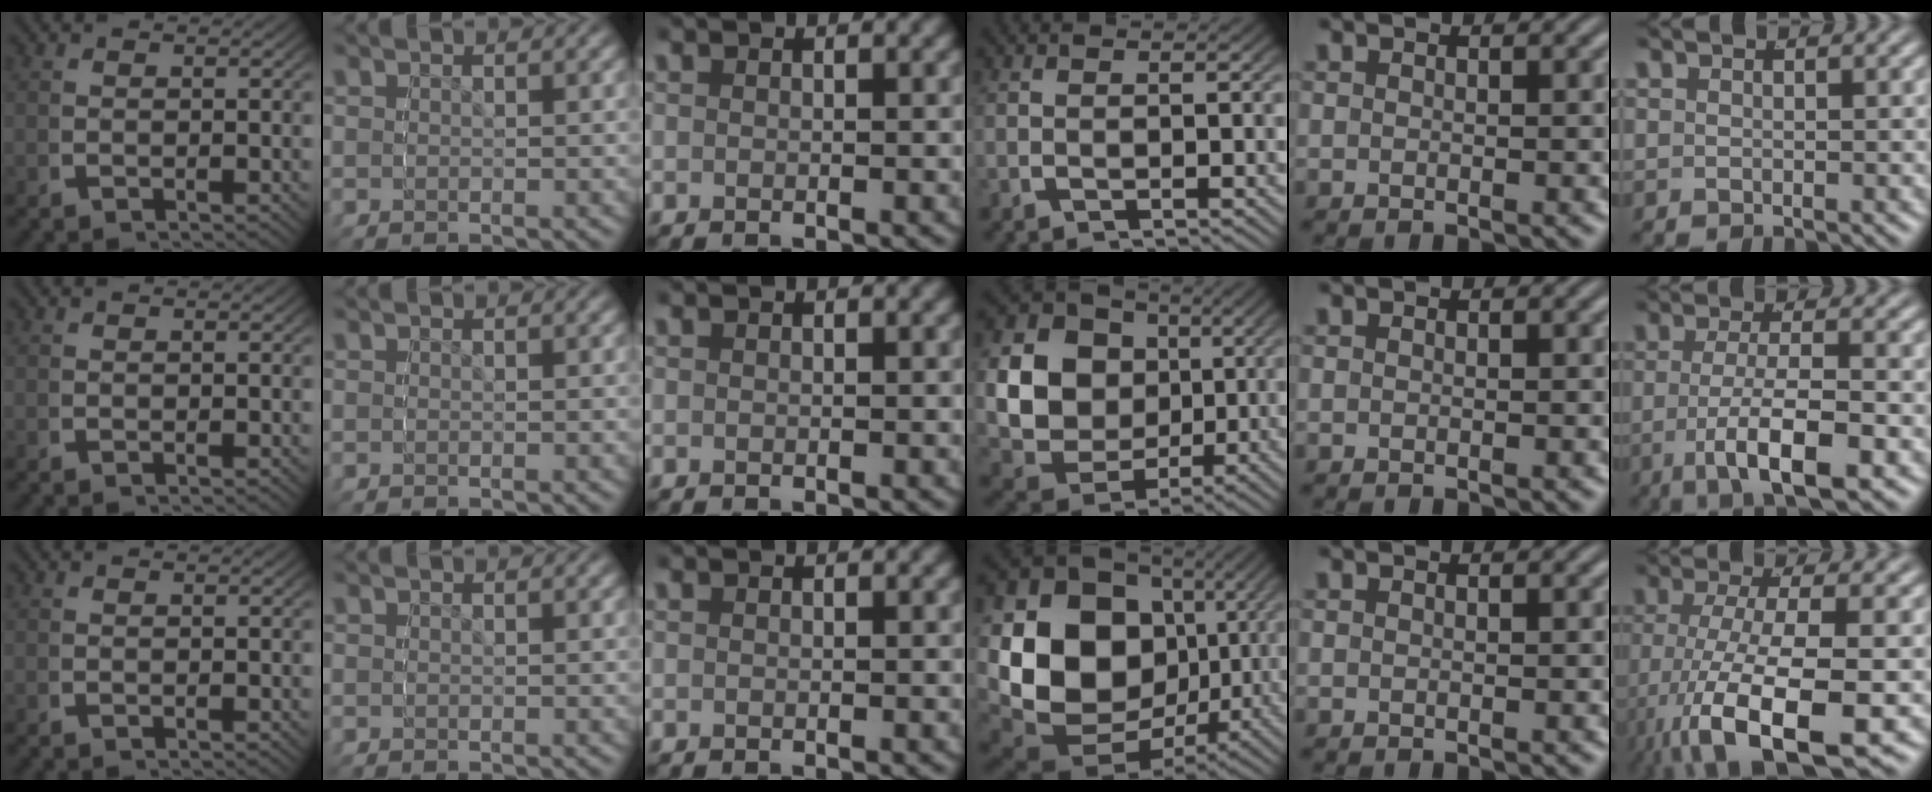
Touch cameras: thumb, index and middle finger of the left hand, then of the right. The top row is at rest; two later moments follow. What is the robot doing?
{"motion": "grasp_and_lifting", "object": "cloth"}